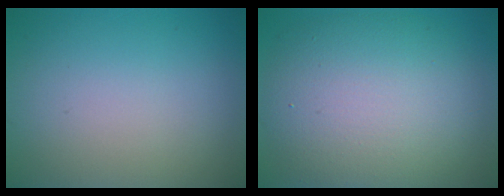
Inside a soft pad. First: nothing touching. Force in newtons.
{"total": 10.2, "press": 10.2, "slide": 0.7}